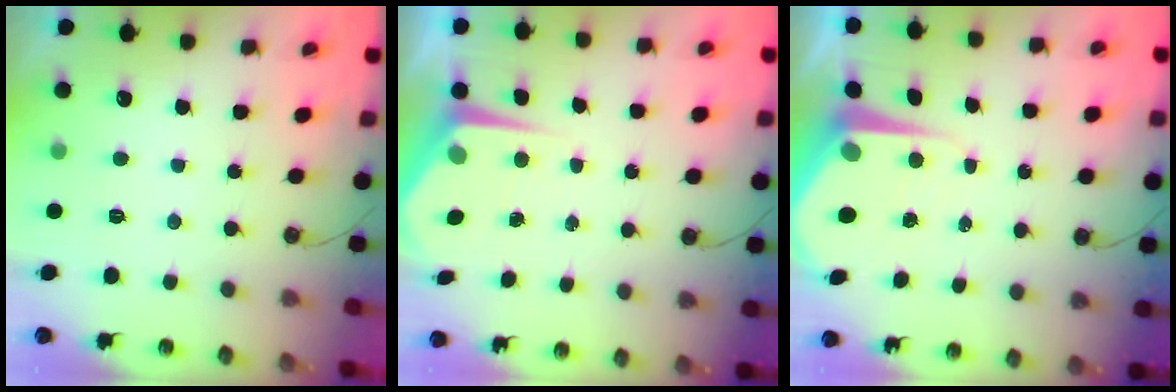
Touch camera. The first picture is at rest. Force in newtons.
{"total": 4.7, "press": 4.7, "slide": 0.5}
{"total": 7.7, "press": 7.6, "slide": 0.6}